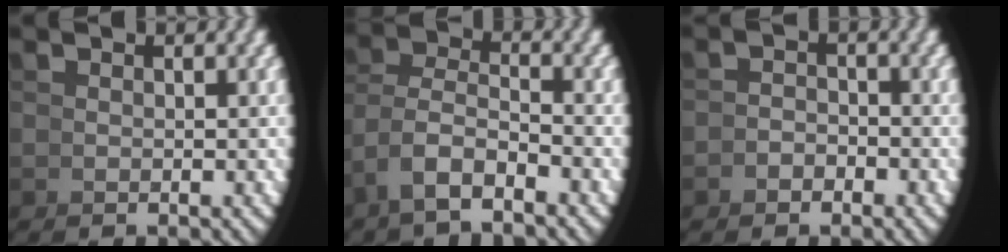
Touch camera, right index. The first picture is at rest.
{"total": 4.8, "force": [-1.3, 3.5, 3.0], "torque": [-0.076, -0.013, -0.021]}
{"total": 1.6, "force": [-1.4, -0.5, -0.5], "torque": [0.027, 0.001, -0.030]}